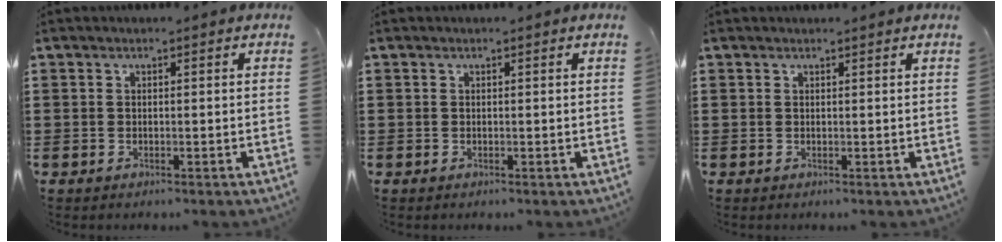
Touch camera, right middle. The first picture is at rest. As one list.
[{"total": 0.0}, {"total": 0.0}]